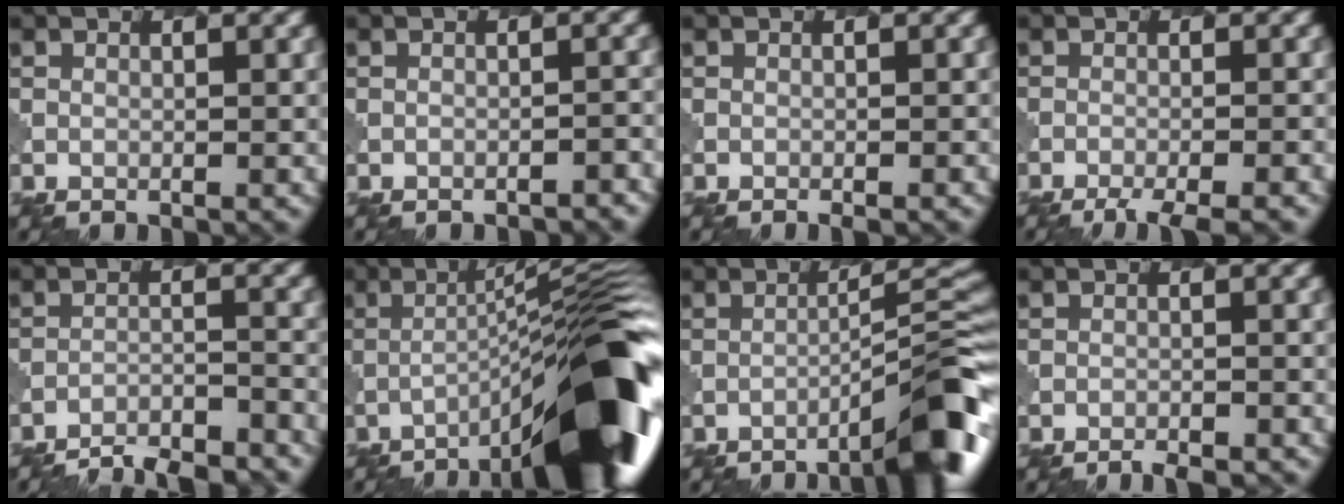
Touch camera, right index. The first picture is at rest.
{"total": 3.0, "force": [-2.8, 0.6, 0.9], "torque": [-0.001, 0.018, -0.030]}
{"total": 1.1, "force": [-0.9, 0.2, 0.6], "torque": [0.000, -0.001, -0.011]}
{"total": 4.7, "force": [-3.8, 0.8, 2.6], "torque": [-0.033, -0.010, -0.060]}
{"total": 7.5, "force": [-7.1, 1.4, 1.9], "torque": [-0.027, -0.009, -0.102]}
{"total": 15.4, "force": [-7.7, 3.2, 12.9], "torque": [-0.168, 0.021, -0.117]}
{"total": 8.3, "force": [-5.1, 1.1, 6.4], "torque": [-0.073, 0.025, -0.076]}
{"total": 2.5, "force": [-2.3, 0.4, 0.8], "torque": [-0.004, 0.002, -0.032]}